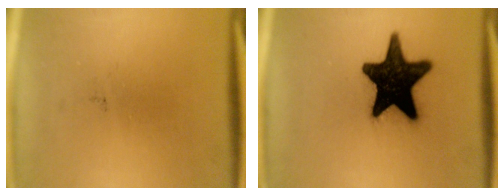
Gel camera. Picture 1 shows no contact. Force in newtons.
{"total": 18.0}